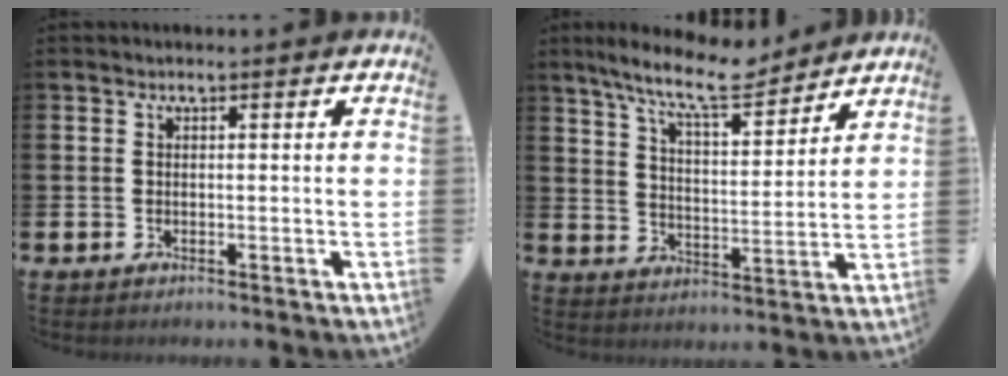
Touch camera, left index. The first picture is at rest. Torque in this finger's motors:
{"motor_torque": [1.06, -1.08, 0.70, 0.21]}